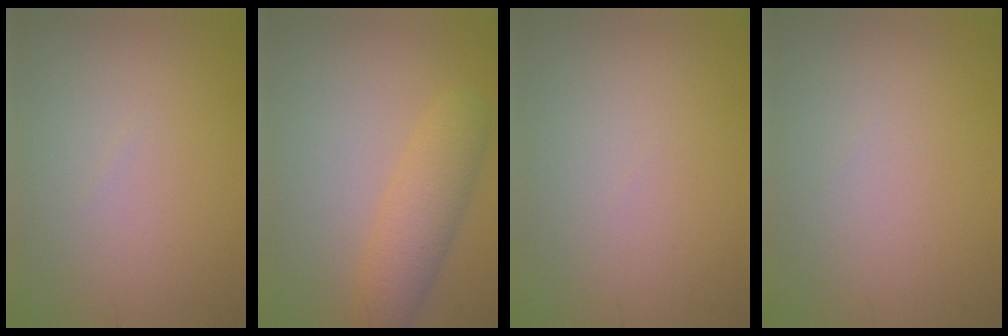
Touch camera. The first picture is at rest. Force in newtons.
{"total": 4.0, "press": 4.0, "slide": 0.1}
{"total": 0.0}
{"total": 0.0}